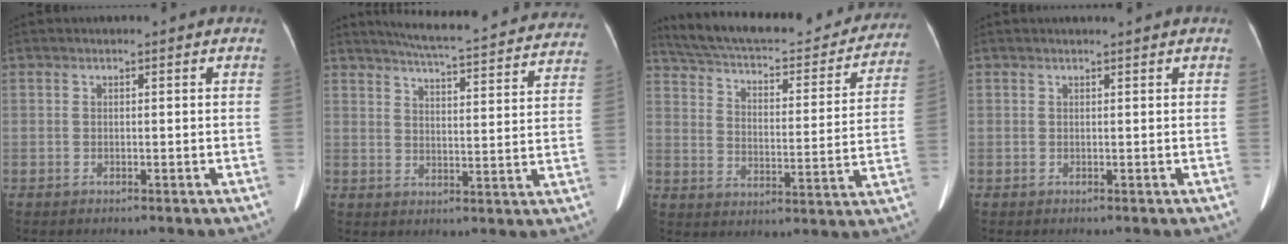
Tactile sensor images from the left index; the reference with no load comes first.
{"total": 25.5, "force": [23.4, 3.0, 9.7], "torque": [-0.149, -0.044, 0.279]}
{"total": 27.4, "force": [24.5, 6.2, 10.4], "torque": [-0.174, -0.032, 0.316]}
{"total": 1.5, "force": [1.4, -0.4, 0.5], "torque": [-0.006, 0.008, 0.026]}